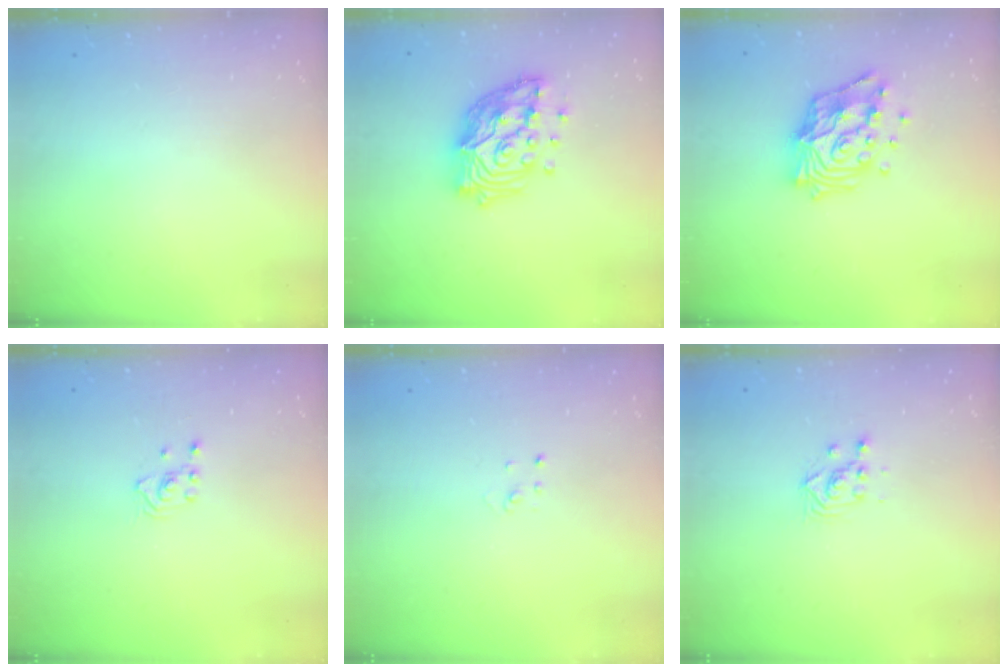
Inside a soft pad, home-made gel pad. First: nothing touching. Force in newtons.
{"total": 17.4, "press": 17.1, "slide": 3.2}
{"total": 16.3, "press": 16.3, "slide": 1.3}
{"total": 2.0, "press": 2.0, "slide": 0.3}
{"total": 2.0, "press": 2.0, "slide": 0.1}
{"total": 2.8, "press": 2.8, "slide": 0.1}